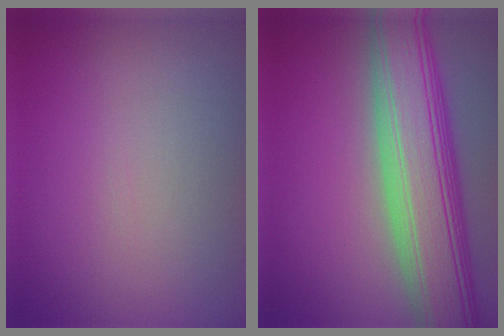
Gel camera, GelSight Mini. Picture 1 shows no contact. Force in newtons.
{"total": 11.1, "press": 11.1, "slide": 0.6}